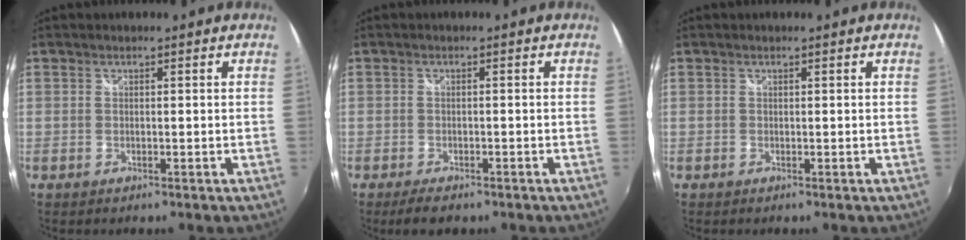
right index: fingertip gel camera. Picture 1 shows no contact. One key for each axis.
{"total": 3.8, "fx": -2.8, "fy": 1.6, "fz": 2.0, "tx": -0.045, "ty": -0.010, "tz": -0.047}
{"total": 0.0}